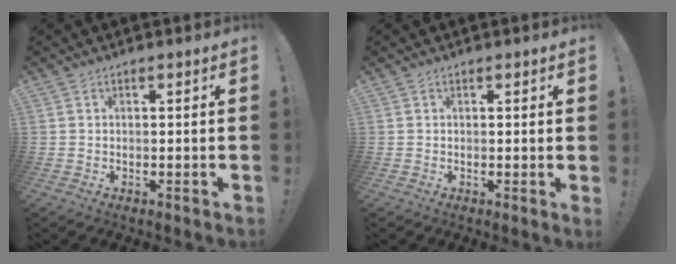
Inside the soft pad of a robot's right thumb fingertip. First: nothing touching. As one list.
[{"total": 0.8, "force": [0.6, -0.1, 0.6], "torque": [0.002, -0.006, 0.006]}]